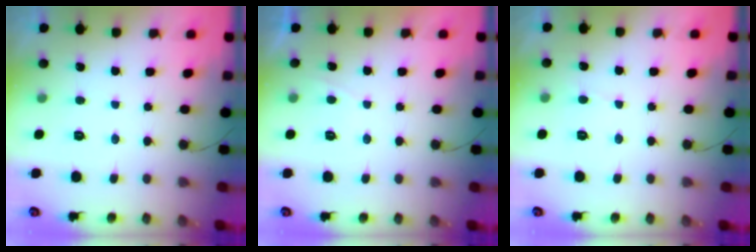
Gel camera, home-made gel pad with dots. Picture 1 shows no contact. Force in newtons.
{"total": 0.8, "press": 0.5, "slide": 0.6}
{"total": 2.4, "press": 2.4, "slide": 0.4}